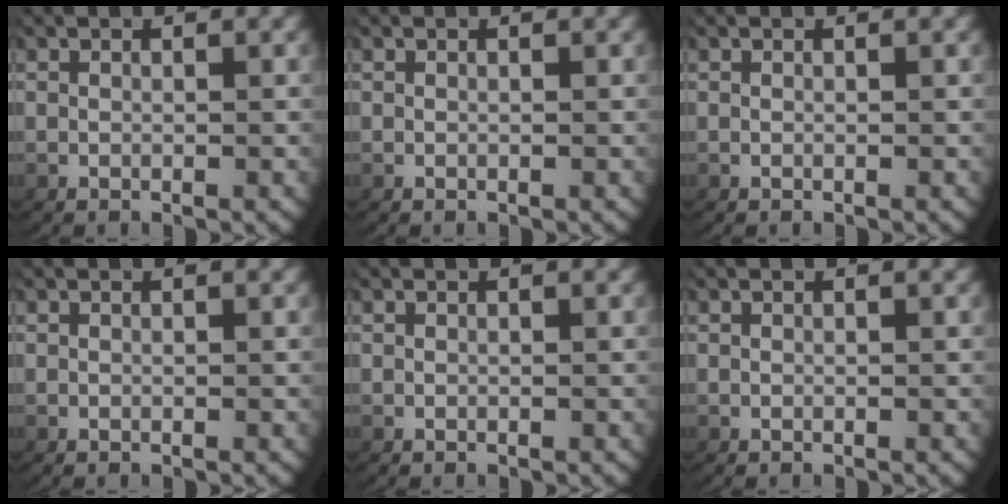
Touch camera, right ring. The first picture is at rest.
{"total": 0.0}
{"total": 0.0}
{"total": 0.0}
{"total": 0.0}
{"total": 0.0}